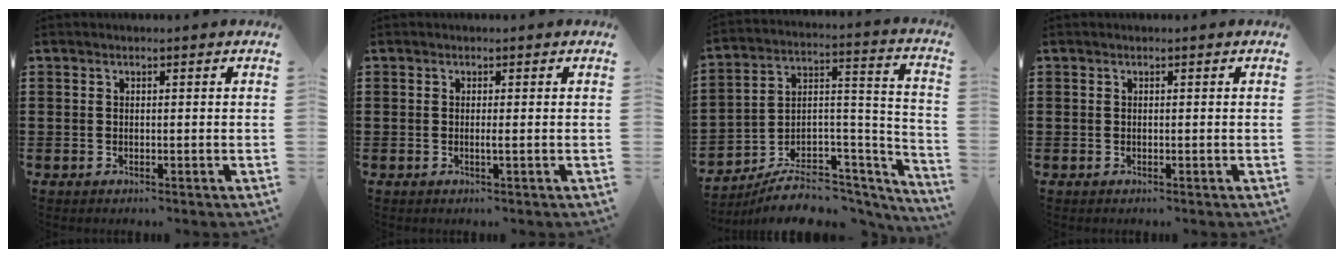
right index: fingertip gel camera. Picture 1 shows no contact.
{"total": 0.9, "force": [-0.2, -0.2, 0.9], "torque": [-0.016, -0.005, -0.005]}
{"total": 8.1, "force": [-6.3, 3.9, 3.1], "torque": [-0.049, 0.018, -0.114]}
{"total": 0.0}